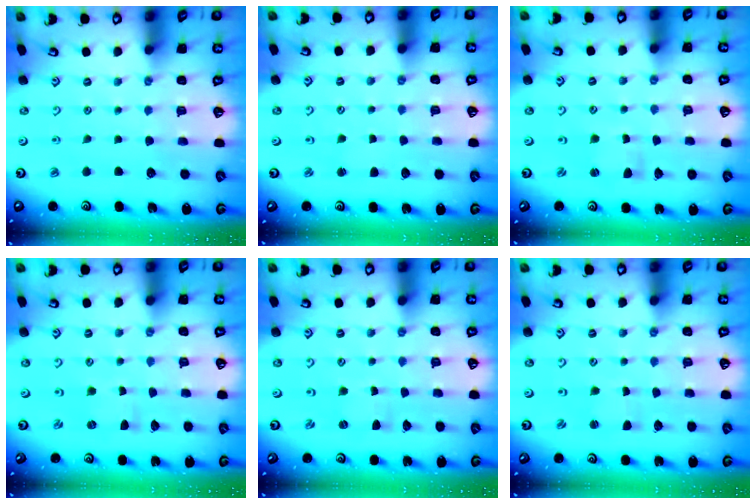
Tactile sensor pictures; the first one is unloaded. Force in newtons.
{"total": 1.3, "press": 1.3, "slide": 0.2}
{"total": 1.3, "press": 1.2, "slide": 0.3}
{"total": 0.0}
{"total": 0.0}
{"total": 1.2, "press": 1.2, "slide": 0.1}